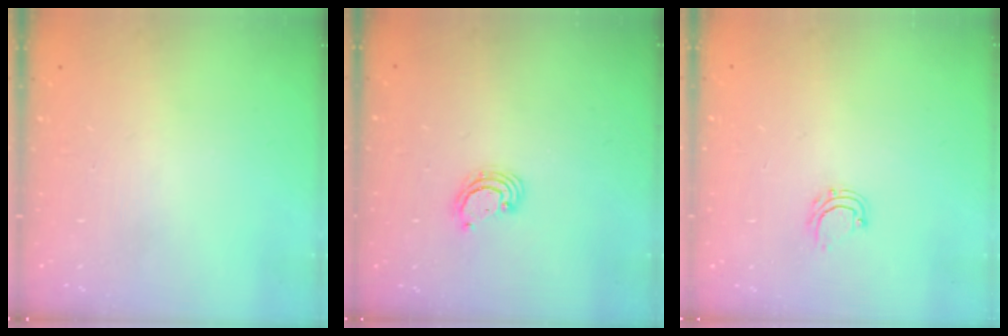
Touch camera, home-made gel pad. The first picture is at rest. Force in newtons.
{"total": 3.3, "press": 3.3, "slide": 0.4}
{"total": 4.9, "press": 4.8, "slide": 0.4}